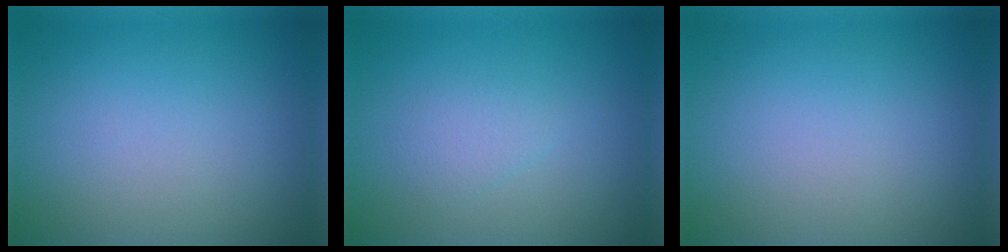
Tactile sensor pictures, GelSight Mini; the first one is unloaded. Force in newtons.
{"total": 1.4, "press": 1.4, "slide": 0.0}
{"total": 0.0}